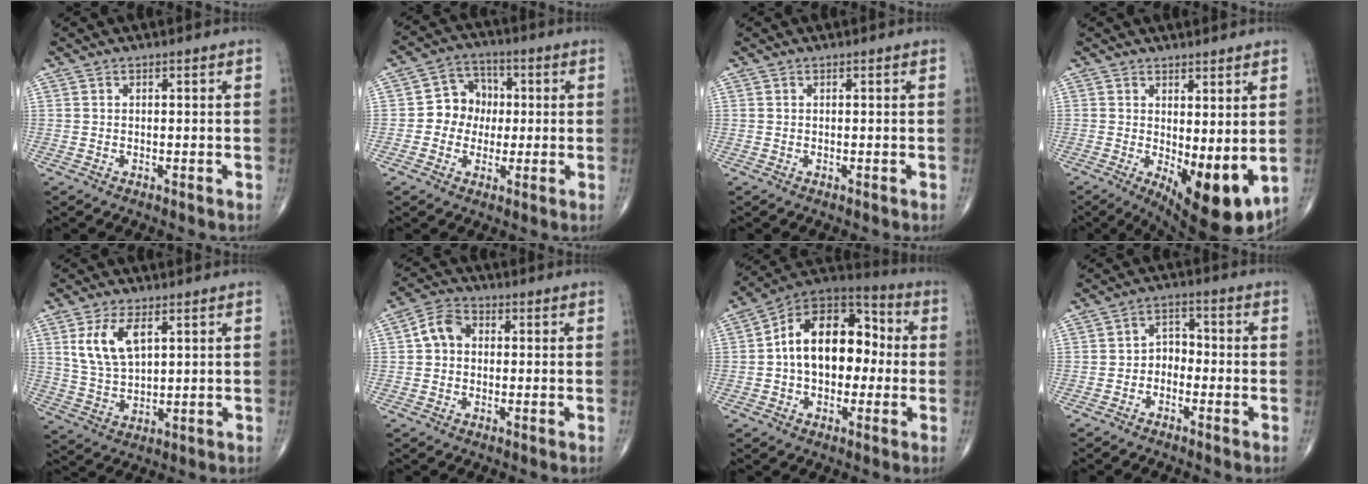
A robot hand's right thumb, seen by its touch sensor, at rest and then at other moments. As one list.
[{"total": 7.9, "force": [-0.1, 7.1, 3.6], "torque": [-0.019, 0.022, -0.015]}, {"total": 0.0}, {"total": 11.7, "force": [-0.9, 4.6, 10.7], "torque": [-0.149, -0.028, 0.002]}, {"total": 9.1, "force": [3.6, 4.7, 7.0], "torque": [-0.132, -0.012, 0.076]}, {"total": 5.7, "force": [0.4, 4.4, 3.5], "torque": [-0.055, 0.018, -0.001]}, {"total": 18.1, "force": [0.4, 11.8, 13.7], "torque": [-0.179, 0.046, -0.004]}, {"total": 4.1, "force": [-1.5, 3.1, 2.3], "torque": [-0.017, 0.027, -0.040]}]